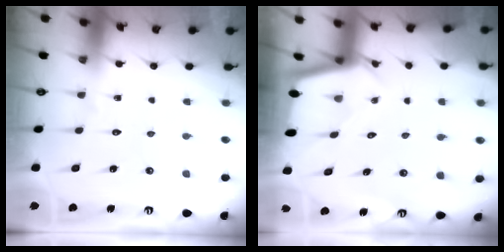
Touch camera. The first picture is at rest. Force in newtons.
{"total": 2.3, "press": 2.3, "slide": 0.1}